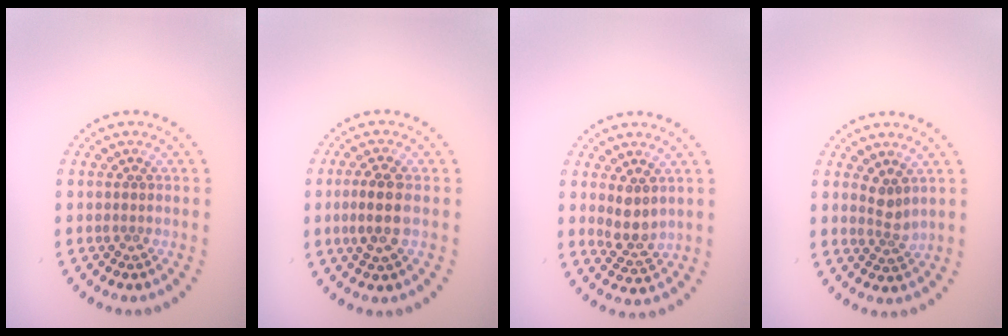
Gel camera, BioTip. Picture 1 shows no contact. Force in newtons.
{"total": 3.0, "press": 2.9, "slide": 0.9}
{"total": 2.4, "press": 2.1, "slide": 1.3}
{"total": 1.9, "press": 1.4, "slide": 1.2}